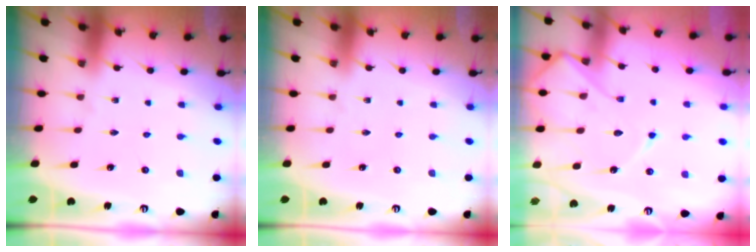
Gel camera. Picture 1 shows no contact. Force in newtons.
{"total": 0.0}
{"total": 12.9, "press": 12.8, "slide": 1.2}